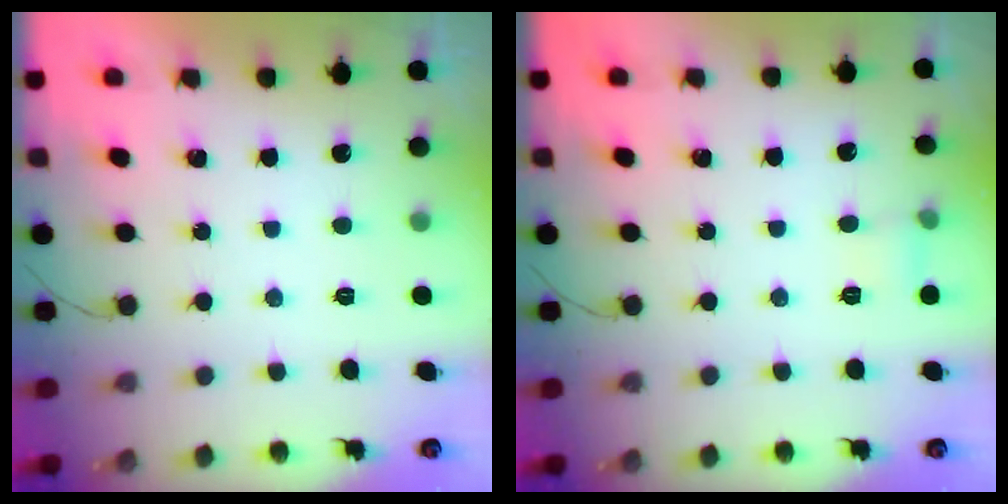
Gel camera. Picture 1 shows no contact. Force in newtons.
{"total": 3.7, "press": 3.5, "slide": 1.1}